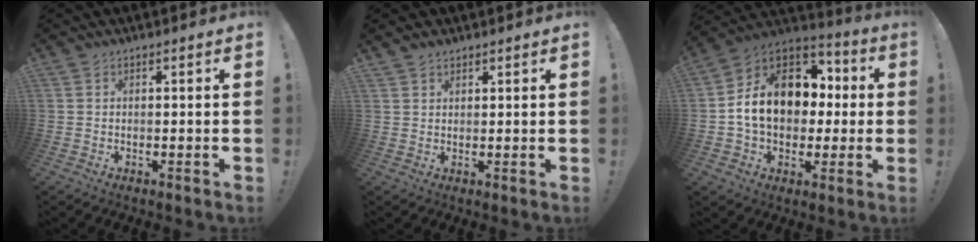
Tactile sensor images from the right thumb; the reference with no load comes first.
{"total": 2.0, "force": [1.7, 0.9, 0.4], "torque": [-0.008, -0.010, 0.033]}
{"total": 17.7, "force": [2.1, 13.3, 11.6], "torque": [-0.172, 0.012, 0.050]}